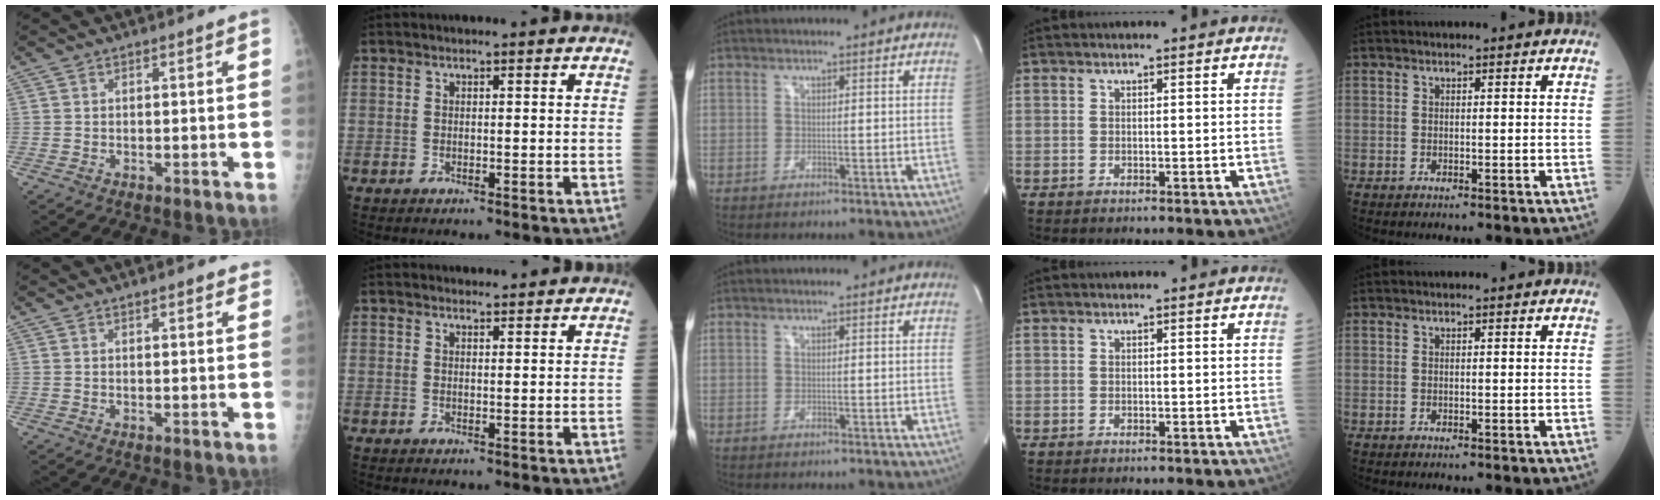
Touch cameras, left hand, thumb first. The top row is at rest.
{"thumb": {"total": 2.4, "force": [1.9, 0.7, 1.4], "torque": [-0.003, 0.001, 0.021]}, "index": {"total": 2.5, "force": [2.5, 0.6, 0.1], "torque": [0.000, 0.009, 0.033]}}